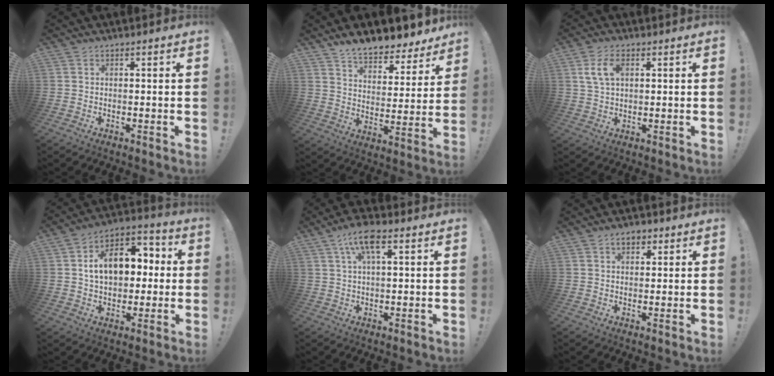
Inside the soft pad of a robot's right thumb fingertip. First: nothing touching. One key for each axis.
{"total": 9.9, "fx": 8.9, "fy": 3.2, "fz": 3.1, "tx": -0.059, "ty": -0.074, "tz": 0.160}
{"total": 7.0, "fx": 2.1, "fy": 4.1, "fz": 5.3, "tx": -0.101, "ty": 0.003, "tz": 0.038}
{"total": 14.7, "fx": 2.2, "fy": 10.2, "fz": 10.3, "tx": -0.158, "ty": 0.006, "tz": 0.044}
{"total": 8.6, "fx": 3.9, "fy": 2.9, "fz": 7.1, "tx": -0.123, "ty": -0.003, "tz": 0.067}
{"total": 4.0, "fx": 1.9, "fy": 2.5, "fz": 2.5, "tx": -0.037, "ty": 0.002, "tz": 0.033}